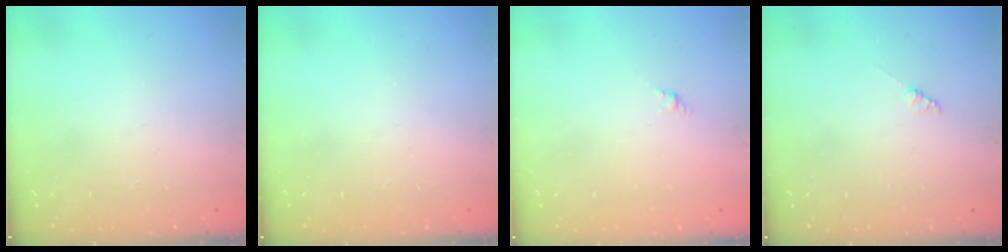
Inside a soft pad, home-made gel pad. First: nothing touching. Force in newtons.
{"total": 0.0}
{"total": 1.1, "press": 1.0, "slide": 0.5}
{"total": 1.4, "press": 1.4, "slide": 0.2}